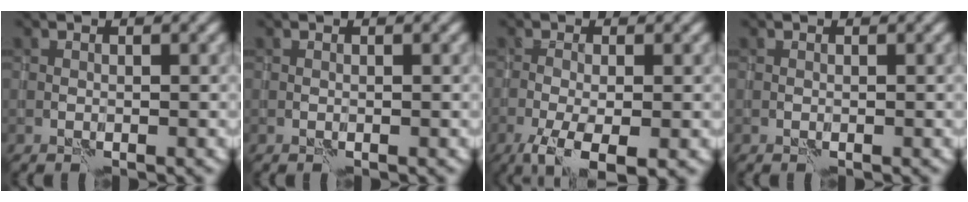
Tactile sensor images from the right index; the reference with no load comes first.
{"total": 0.0}
{"total": 5.5, "force": [-2.5, 1.8, 4.5], "torque": [-0.089, -0.010, -0.045]}
{"total": 0.0}